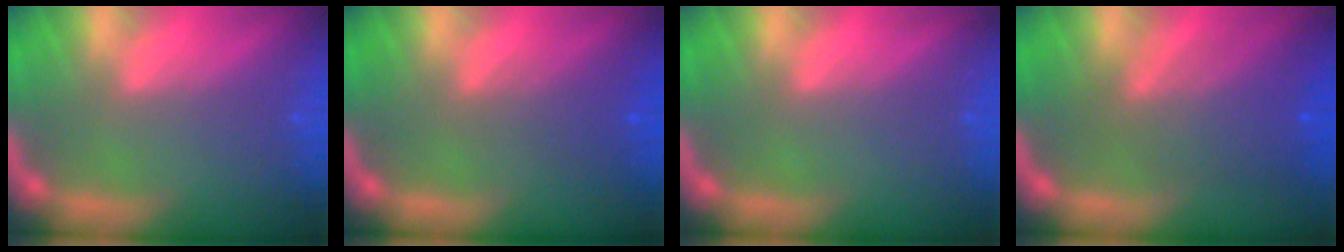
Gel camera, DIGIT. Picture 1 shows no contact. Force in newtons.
{"total": 2.4}
{"total": 0.0}
{"total": 5.5}